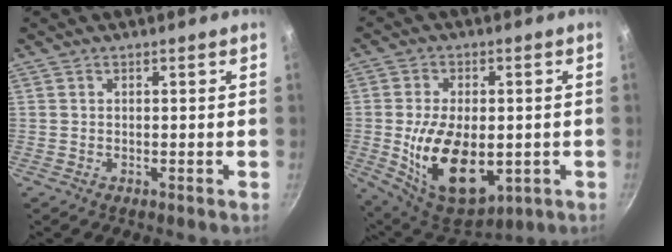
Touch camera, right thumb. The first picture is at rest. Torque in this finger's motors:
{"motor_torque": [-0.20, 1.55, 0.77, 0.42, 0.21]}